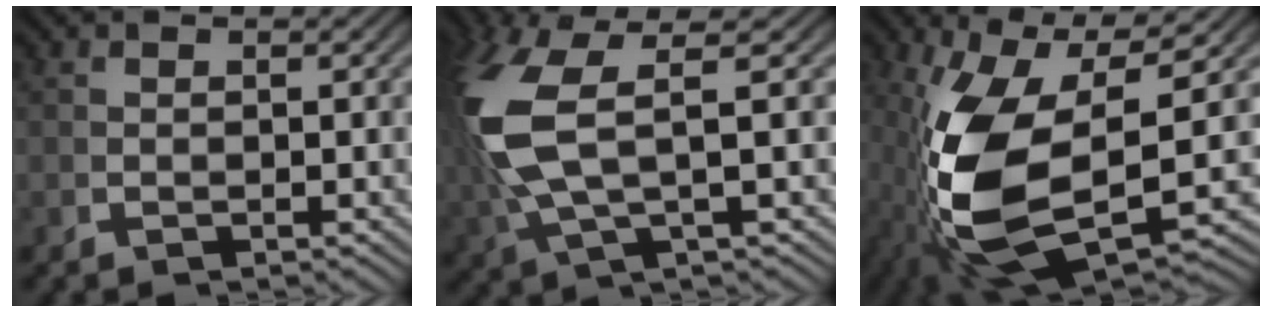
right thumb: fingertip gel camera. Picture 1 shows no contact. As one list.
[{"total": 9.5, "force": [0.9, 4.9, 8.1], "torque": [-0.196, -0.011, 0.026]}, {"total": 14.4, "force": [-1.2, 7.7, 12.0], "torque": [-0.258, -0.051, 0.013]}]